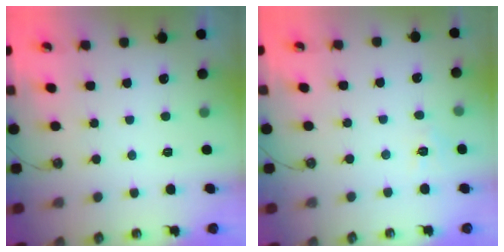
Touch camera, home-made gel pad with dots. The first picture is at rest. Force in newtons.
{"total": 4.4, "press": 4.3, "slide": 0.6}